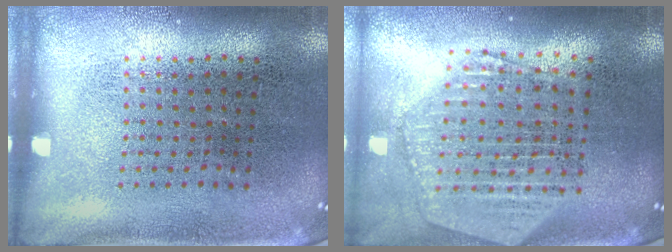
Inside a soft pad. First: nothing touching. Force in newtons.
{"total": 2.4, "press": 2.1, "slide": 1.3}